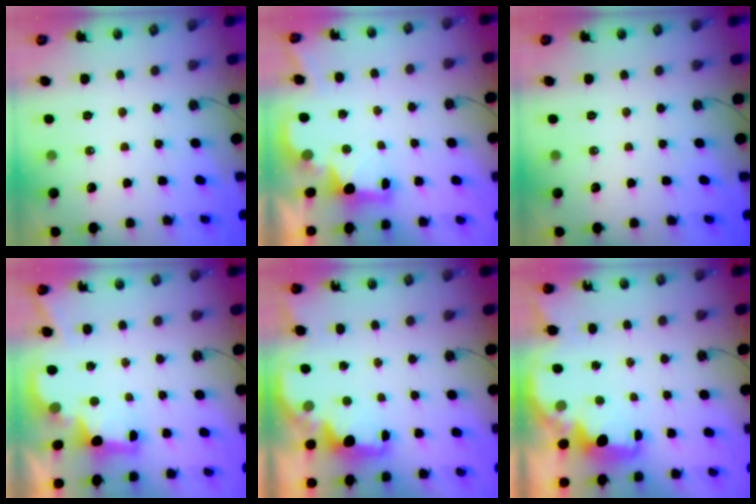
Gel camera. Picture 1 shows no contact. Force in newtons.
{"total": 2.3, "press": 2.2, "slide": 0.8}
{"total": 0.0}
{"total": 2.9, "press": 2.7, "slide": 0.9}
{"total": 2.4, "press": 2.3, "slide": 0.8}
{"total": 3.8, "press": 3.8, "slide": 0.5}